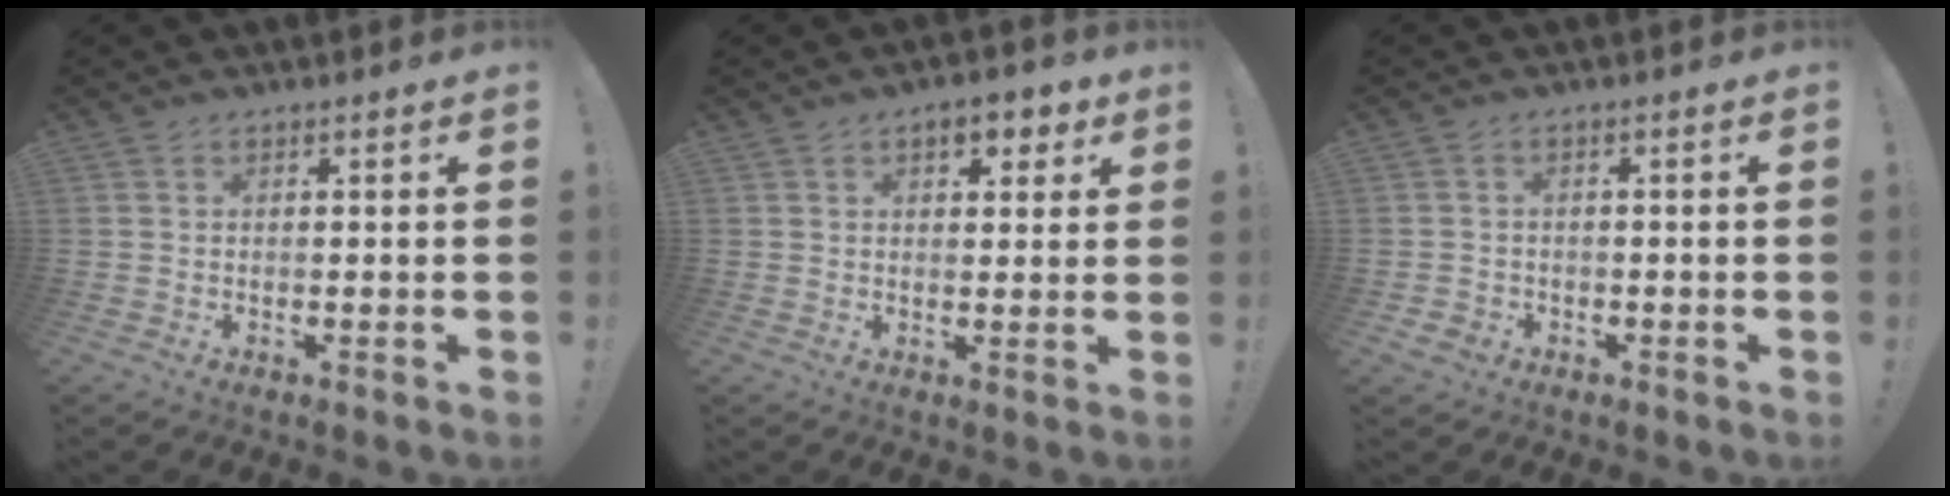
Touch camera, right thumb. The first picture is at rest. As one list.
[{"total": 5.7, "force": [3.0, 3.4, 3.5], "torque": [-0.034, -0.008, 0.048]}, {"total": 2.6, "force": [-1.3, 2.1, 0.8], "torque": [-0.021, 0.002, -0.025]}]